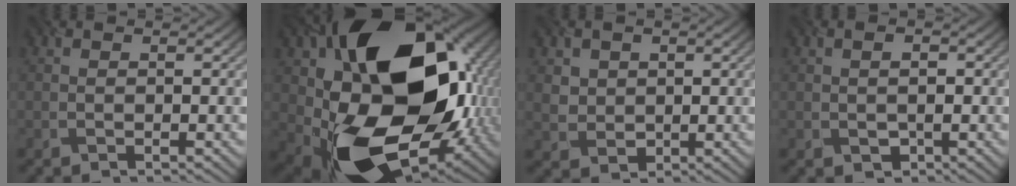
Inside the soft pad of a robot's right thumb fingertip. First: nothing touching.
{"total": 22.2, "force": [1.8, 15.6, 15.7], "torque": [-0.342, -0.045, 0.057]}
{"total": 3.3, "force": [1.2, 3.0, 0.9], "torque": [-0.038, -0.010, 0.030]}
{"total": 2.1, "force": [-0.3, 1.6, 1.3], "torque": [-0.020, -0.003, -0.001]}